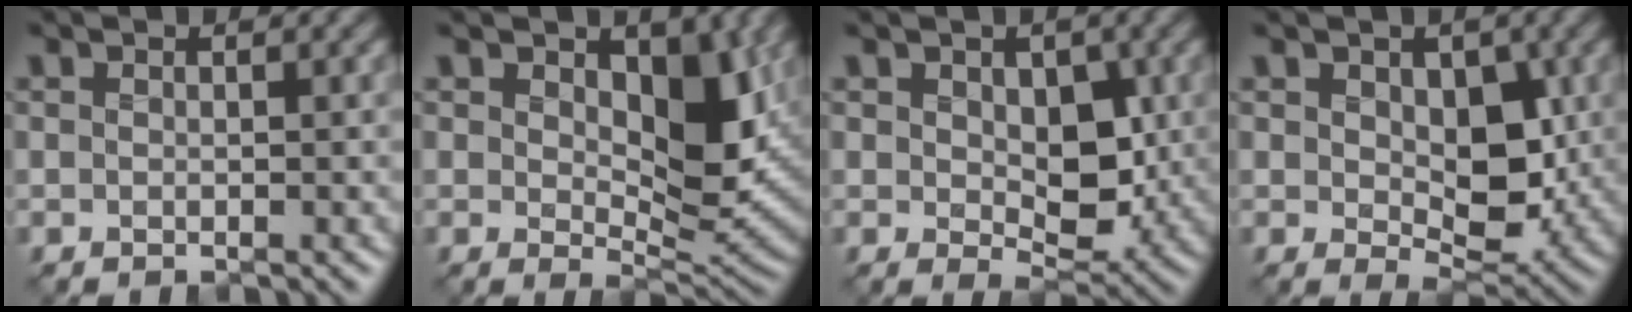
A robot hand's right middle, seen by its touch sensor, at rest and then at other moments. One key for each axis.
{"total": 7.0, "fx": 2.0, "fy": 3.7, "fz": 5.6, "tx": -0.086, "ty": -0.017, "tz": 0.027}
{"total": 4.8, "fx": 0.5, "fy": 3.1, "fz": 3.7, "tx": -0.058, "ty": -0.014, "tz": 0.007}
{"total": 5.4, "fx": 0.7, "fy": 3.4, "fz": 4.1, "tx": -0.067, "ty": -0.015, "tz": 0.009}